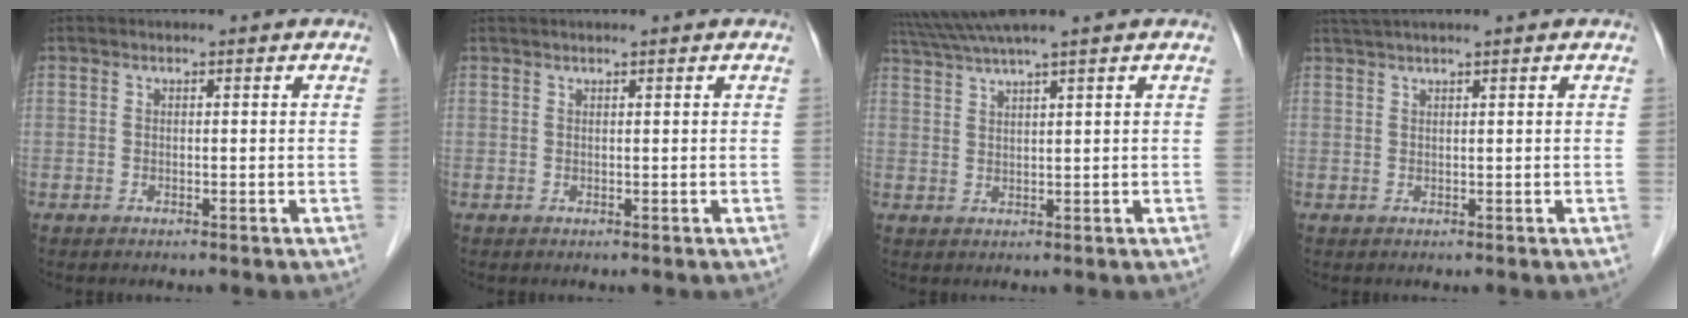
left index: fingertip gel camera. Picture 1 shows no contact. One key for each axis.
{"total": 1.6, "fx": 1.2, "fy": -0.3, "fz": 1.0, "tx": -0.021, "ty": 0.017, "tz": 0.026}
{"total": 6.7, "fx": 5.5, "fy": -1.8, "fz": 3.2, "tx": -0.060, "ty": 0.024, "tz": 0.103}
{"total": 4.3, "fx": 3.5, "fy": -0.8, "fz": 2.4, "tx": -0.043, "ty": 0.031, "tz": 0.066}